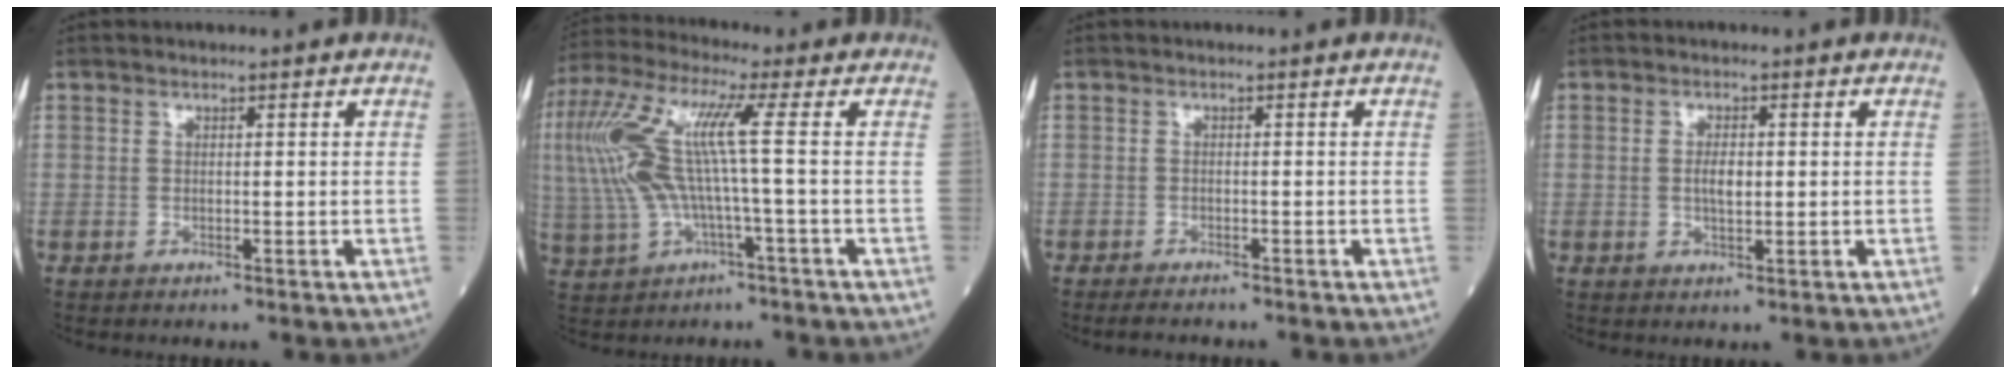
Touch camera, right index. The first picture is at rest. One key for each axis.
{"total": 13.6, "fx": 1.1, "fy": 1.3, "fz": 13.5, "tx": -0.309, "ty": 0.028, "tz": 0.019}
{"total": 2.4, "fx": -2.2, "fy": 0.4, "fz": 0.9, "tx": -0.016, "ty": -0.005, "tz": -0.031}
{"total": 2.6, "fx": 0.0, "fy": 0.9, "fz": 2.4, "tx": -0.046, "ty": 0.000, "tz": 0.000}